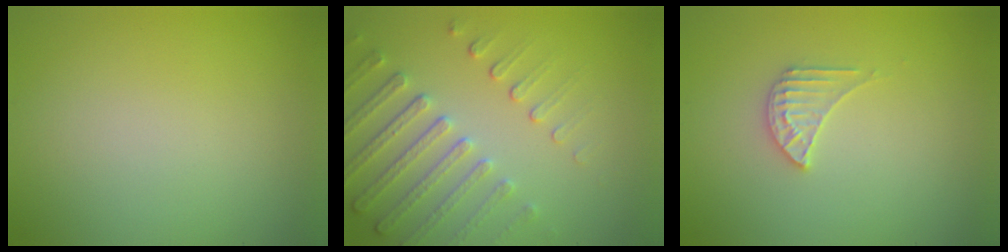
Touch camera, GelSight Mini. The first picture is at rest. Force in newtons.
{"total": 5.0, "press": 3.8, "slide": 3.3}
{"total": 2.1, "press": 2.0, "slide": 0.4}